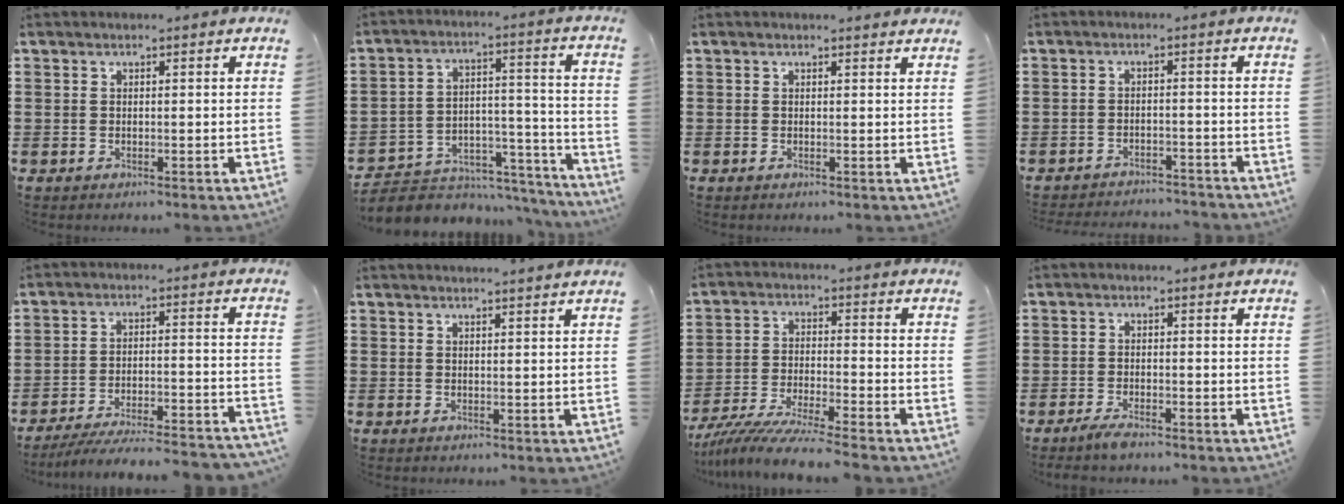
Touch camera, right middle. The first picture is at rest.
{"total": 5.1, "force": [-4.5, 2.3, 0.7], "torque": [-0.013, 0.014, -0.087]}
{"total": 0.5, "force": [0.5, 0.1, 0.2], "torque": [0.002, -0.003, 0.007]}
{"total": 2.8, "force": [-2.8, 0.1, -0.1], "torque": [-0.006, -0.002, -0.058]}
{"total": 6.5, "force": [-6.1, 0.0, 2.2], "torque": [-0.038, -0.007, -0.116]}
{"total": 1.3, "force": [1.3, -0.2, 0.2], "torque": [-0.005, -0.001, 0.025]}
{"total": 7.4, "force": [-6.9, -0.4, 2.7], "torque": [-0.061, -0.014, -0.135]}
{"total": 2.1, "force": [-1.6, 0.3, 1.2], "torque": [-0.029, 0.000, -0.033]}